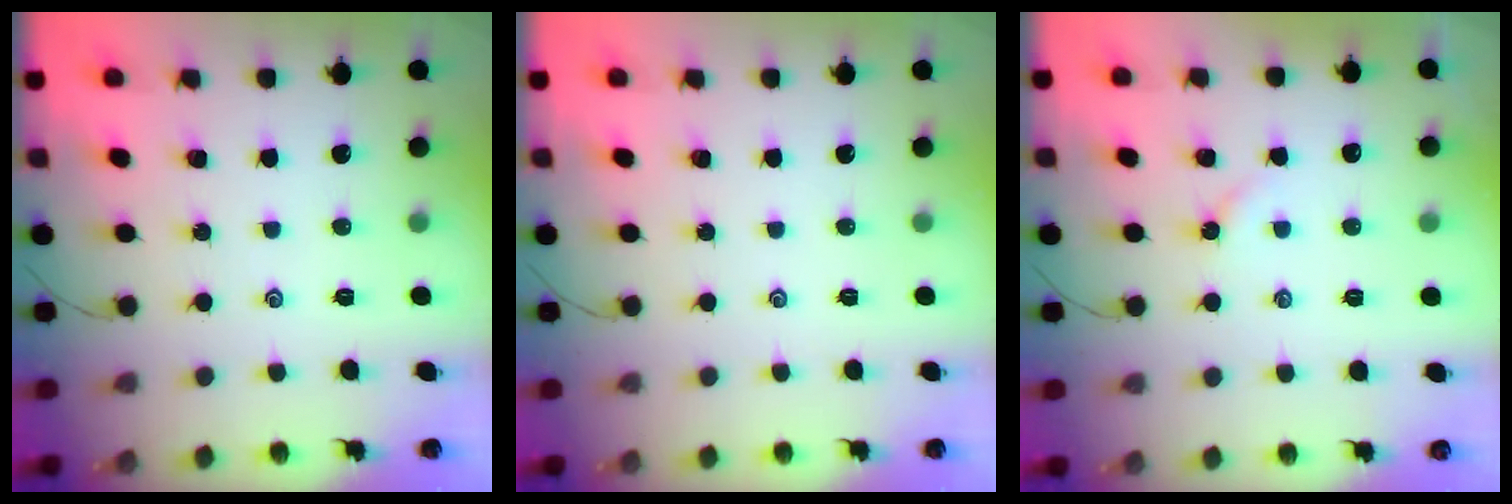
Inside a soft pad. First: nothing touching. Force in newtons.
{"total": 0.0}
{"total": 2.3, "press": 2.3, "slide": 0.5}